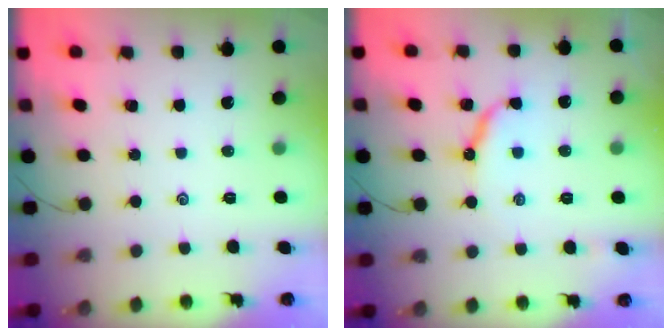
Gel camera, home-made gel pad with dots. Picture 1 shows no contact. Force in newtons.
{"total": 9.3, "press": 9.3, "slide": 0.9}